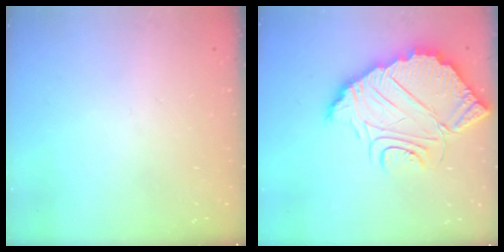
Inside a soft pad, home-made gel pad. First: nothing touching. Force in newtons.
{"total": 14.3, "press": 14.2, "slide": 1.2}